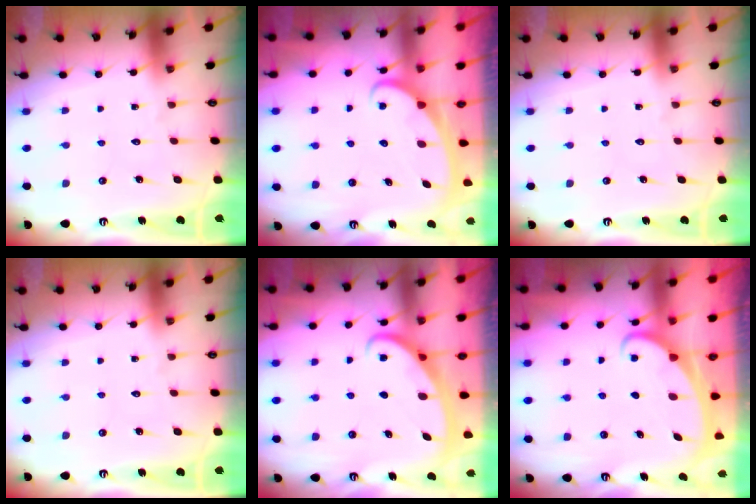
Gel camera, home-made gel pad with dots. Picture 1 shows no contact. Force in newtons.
{"total": 2.3, "press": 2.3, "slide": 0.3}
{"total": 0.0}
{"total": 0.0}
{"total": 2.6, "press": 2.6, "slide": 0.5}
{"total": 2.4, "press": 2.3, "slide": 0.3}